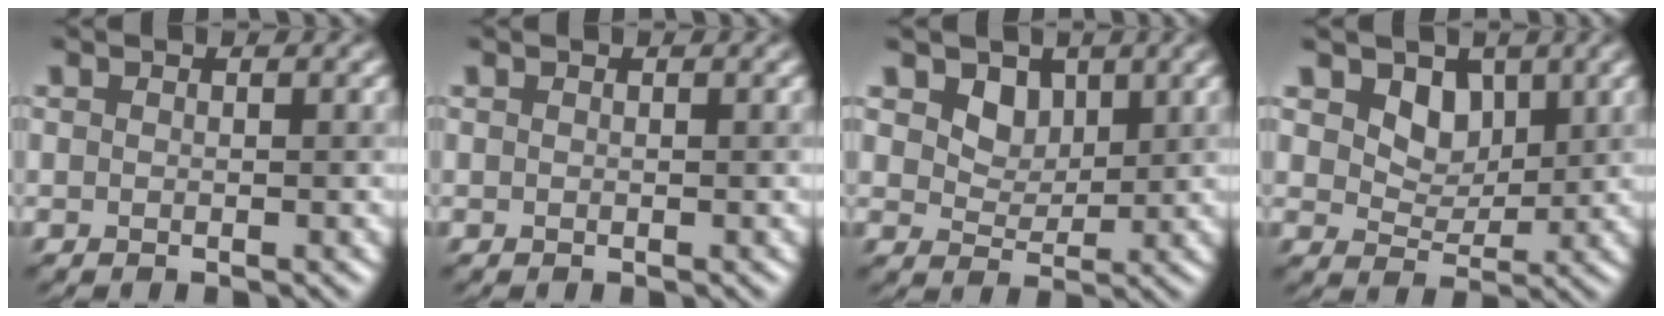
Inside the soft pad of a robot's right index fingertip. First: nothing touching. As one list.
[{"total": 0.0}, {"total": 3.1, "force": [1.5, 2.3, 1.4], "torque": [-0.037, -0.016, 0.027]}, {"total": 3.6, "force": [1.7, 2.6, 1.9], "torque": [-0.043, -0.012, 0.022]}]